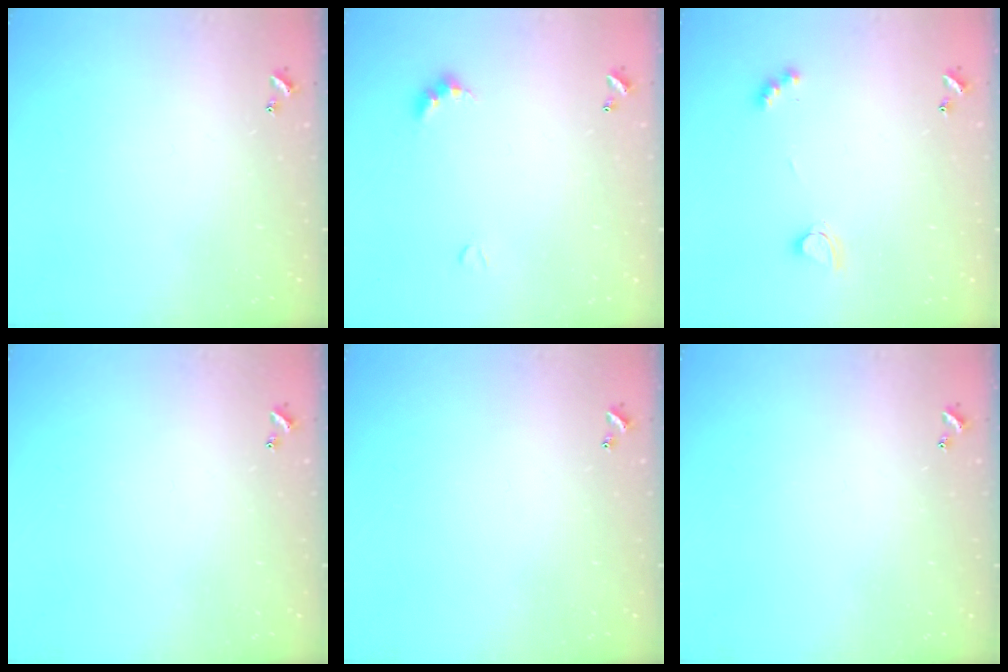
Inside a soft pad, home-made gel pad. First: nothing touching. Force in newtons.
{"total": 2.9, "press": 2.8, "slide": 0.7}
{"total": 3.6, "press": 3.5, "slide": 0.6}
{"total": 0.0}
{"total": 0.0}
{"total": 0.0}